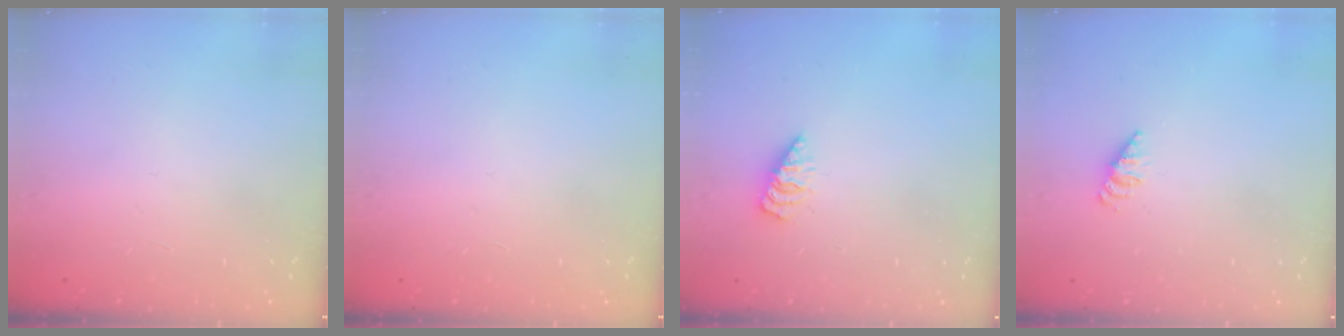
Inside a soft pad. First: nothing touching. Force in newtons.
{"total": 0.0}
{"total": 2.3, "press": 2.2, "slide": 0.4}
{"total": 2.6, "press": 2.6, "slide": 0.4}